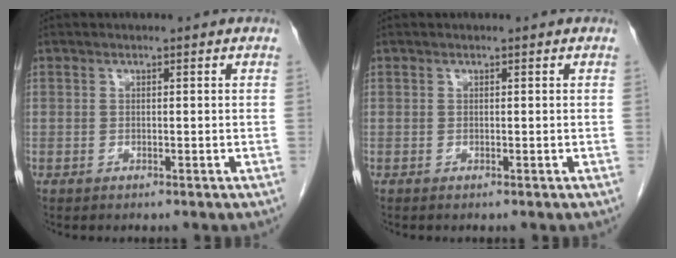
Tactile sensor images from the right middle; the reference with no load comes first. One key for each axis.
{"total": 0.0}